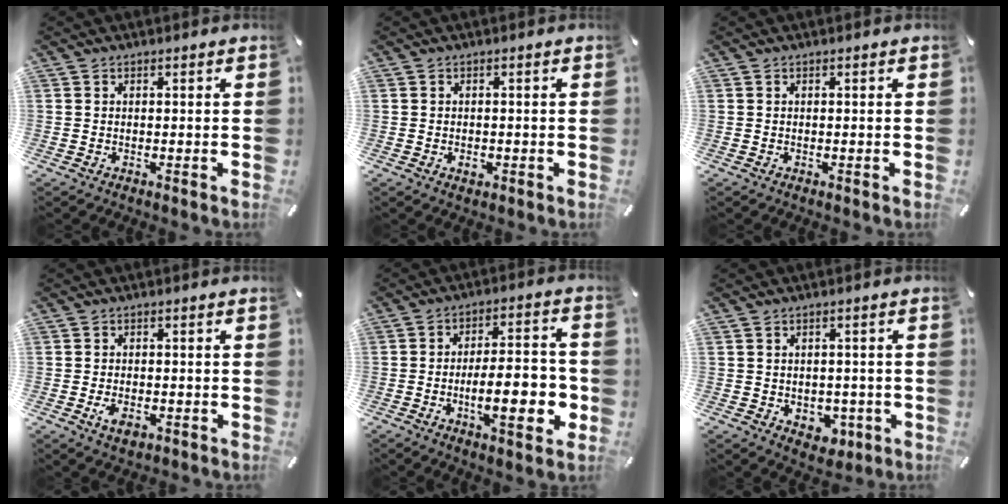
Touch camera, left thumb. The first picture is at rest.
{"total": 1.6, "force": [-0.5, 1.3, 0.8], "torque": [-0.014, 0.001, -0.009]}
{"total": 0.0}
{"total": 3.9, "force": [-1.5, 2.2, 2.8], "torque": [-0.066, 0.000, -0.030]}
{"total": 15.1, "force": [-3.6, 5.4, 13.7], "torque": [-0.201, 0.004, -0.055]}
{"total": 3.8, "force": [-0.7, 3.4, 1.6], "torque": [-0.004, -0.002, -0.014]}